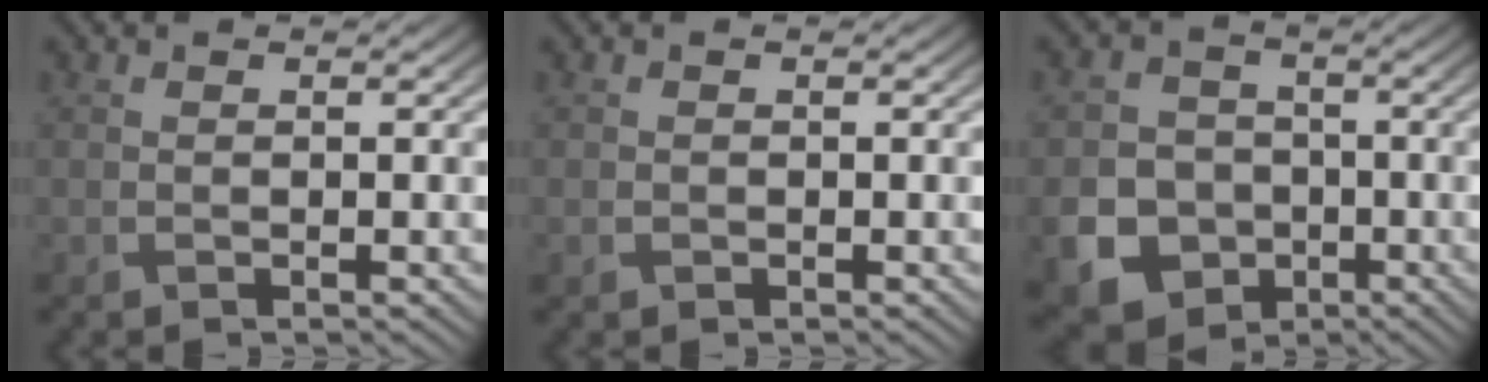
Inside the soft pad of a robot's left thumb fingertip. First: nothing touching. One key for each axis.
{"total": 0.8, "fx": -0.3, "fy": 0.7, "fz": 0.2, "tx": -0.004, "ty": -0.006, "tz": -0.007}
{"total": 10.1, "fx": -3.7, "fy": 8.8, "fz": 3.4, "tx": -0.085, "ty": -0.050, "tz": -0.082}